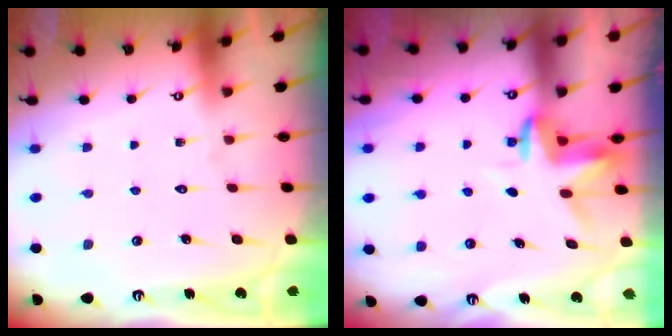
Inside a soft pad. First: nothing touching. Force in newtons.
{"total": 3.5, "press": 3.5, "slide": 0.2}